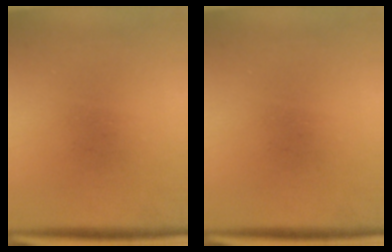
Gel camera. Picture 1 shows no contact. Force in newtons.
{"total": 0.0}